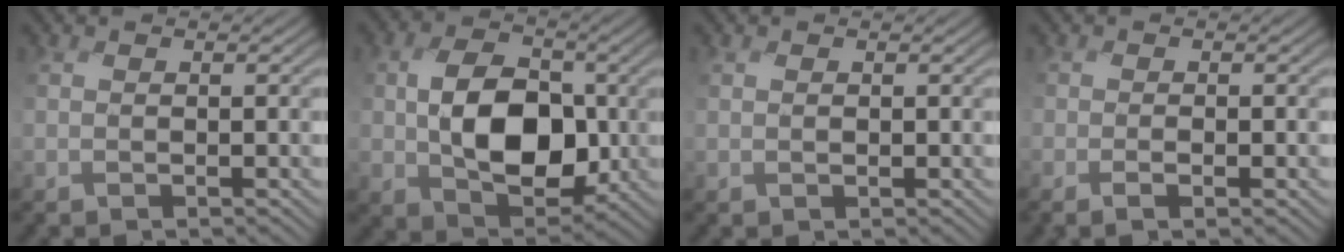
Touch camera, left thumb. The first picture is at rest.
{"total": 10.1, "force": [-0.7, 7.0, 7.2], "torque": [-0.130, -0.010, -0.014]}
{"total": 0.5, "force": [0.0, 0.4, 0.3], "torque": [-0.007, -0.001, 0.001]}
{"total": 1.2, "force": [-1.0, 0.4, 0.6], "torque": [-0.009, -0.003, -0.022]}